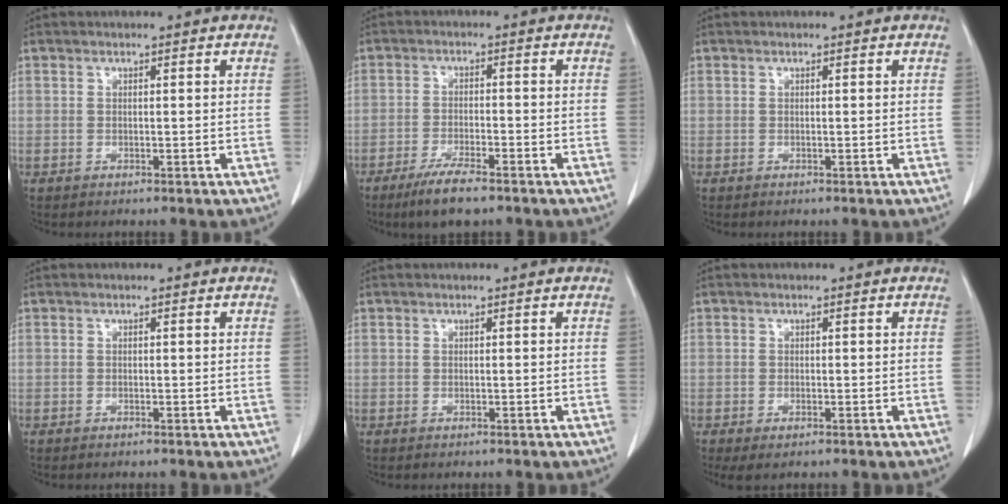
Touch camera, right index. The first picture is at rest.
{"total": 6.4, "force": [-4.7, 0.8, 4.3], "torque": [-0.082, -0.013, -0.080]}
{"total": 0.0}
{"total": 0.0}
{"total": 0.0}
{"total": 2.1, "force": [-1.1, 0.6, 1.6], "torque": [-0.032, -0.006, -0.015]}